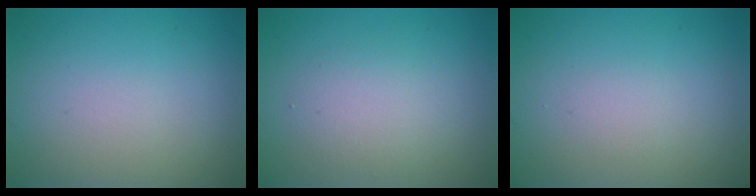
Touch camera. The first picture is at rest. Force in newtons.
{"total": 2.2, "press": 2.2, "slide": 0.2}
{"total": 0.7, "press": 0.7, "slide": 0.0}